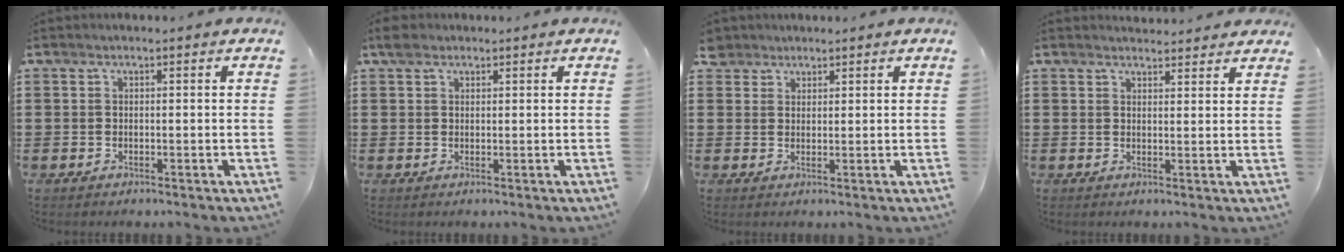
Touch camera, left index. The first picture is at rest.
{"total": 1.9, "force": [1.4, 1.1, 0.7], "torque": [-0.018, 0.008, 0.027]}
{"total": 2.9, "force": [2.3, 1.7, 0.2], "torque": [-0.016, 0.011, 0.045]}
{"total": 2.3, "force": [2.3, 0.3, 0.0], "torque": [-0.007, -0.004, 0.044]}